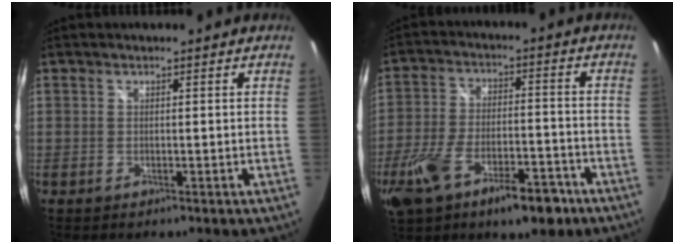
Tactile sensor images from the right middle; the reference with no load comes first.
{"total": 15.5, "force": [-8.9, 6.5, 10.9], "torque": [-0.230, -0.021, -0.148]}